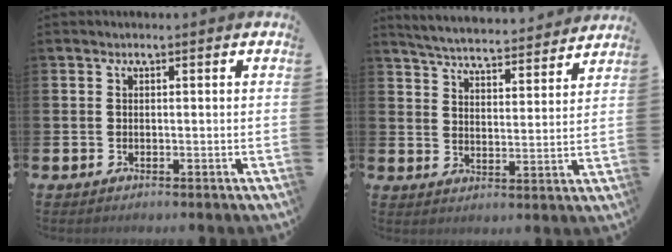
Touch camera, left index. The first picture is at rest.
{"total": 5.6, "force": [5.5, 0.3, 0.7], "torque": [-0.040, -0.043, 0.096]}